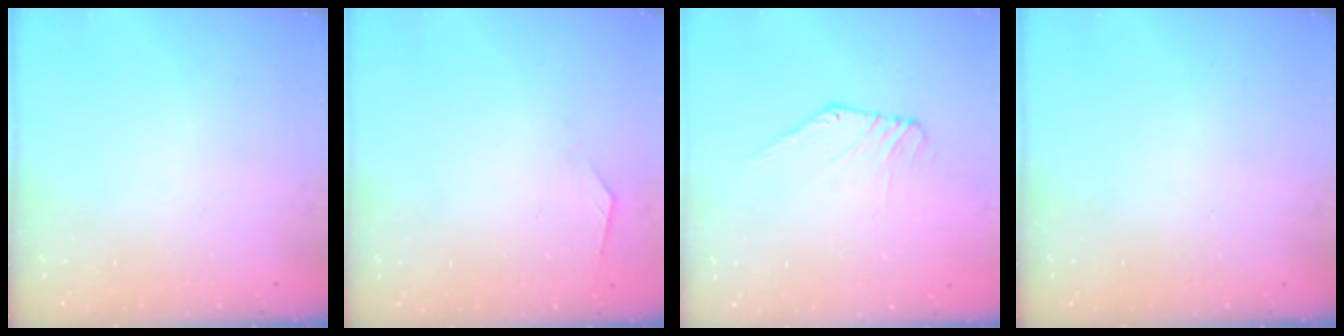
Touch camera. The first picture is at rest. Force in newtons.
{"total": 1.1, "press": 1.1, "slide": 0.3}
{"total": 3.5, "press": 3.5, "slide": 0.1}
{"total": 0.0}